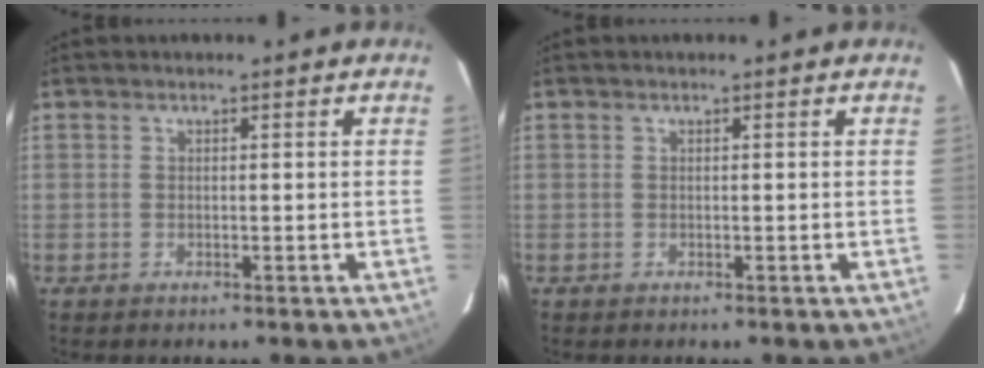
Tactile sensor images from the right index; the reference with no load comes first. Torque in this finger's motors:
{"motor_torque": [0.14, 0.00, 0.06, 0.01]}